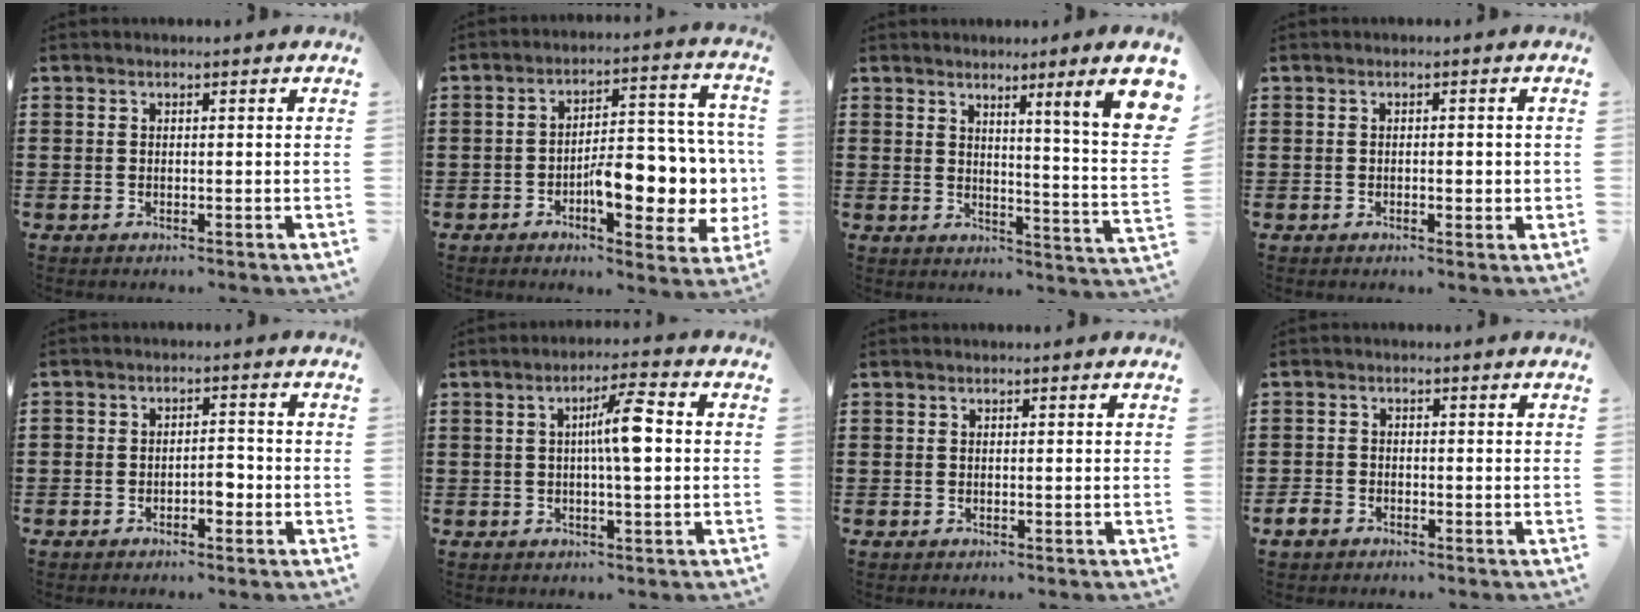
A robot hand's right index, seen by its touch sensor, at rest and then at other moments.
{"total": 9.6, "force": [-2.2, 4.0, 8.4], "torque": [-0.110, -0.012, -0.040]}
{"total": 7.3, "force": [3.3, -0.3, 6.5], "torque": [-0.101, -0.033, 0.045]}
{"total": 1.4, "force": [-0.3, 0.5, 1.3], "torque": [-0.023, 0.000, -0.006]}
{"total": 2.9, "force": [-1.5, 1.5, 1.9], "torque": [-0.037, 0.006, -0.030]}
{"total": 6.2, "force": [0.3, 0.7, 6.1], "torque": [-0.112, 0.004, -0.001]}
{"total": 0.0}
{"total": 2.1, "force": [-1.6, 1.2, 0.7], "torque": [-0.023, 0.000, -0.035]}